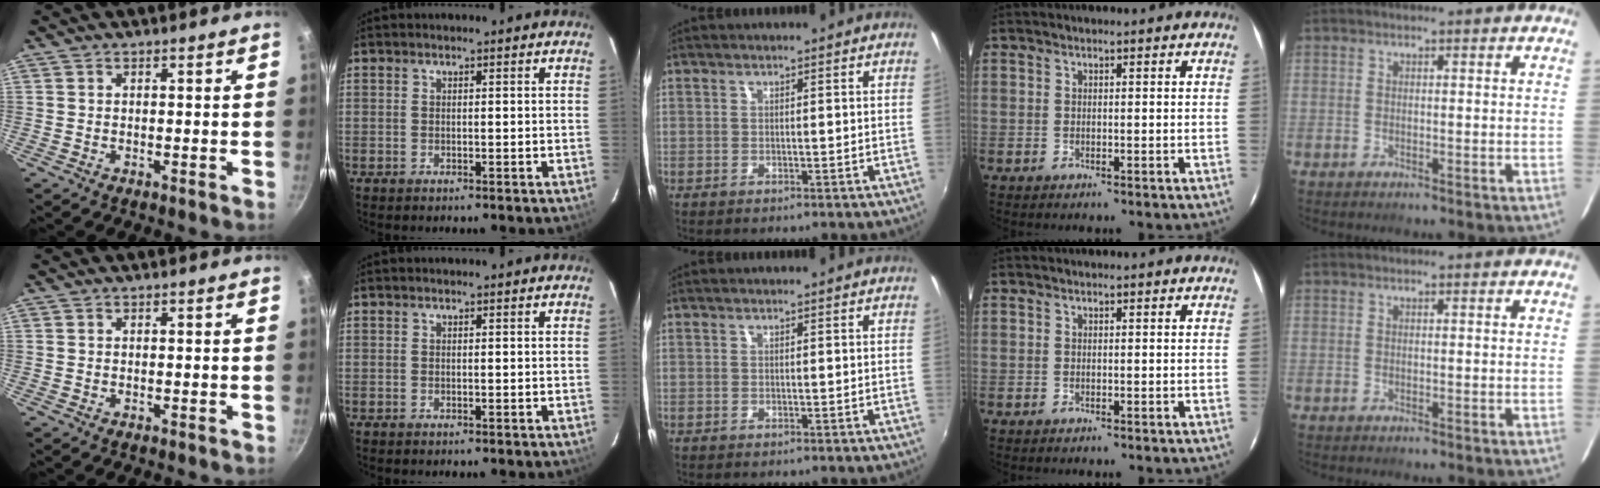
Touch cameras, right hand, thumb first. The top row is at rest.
{}